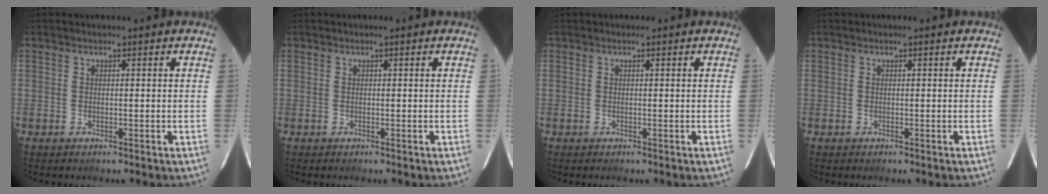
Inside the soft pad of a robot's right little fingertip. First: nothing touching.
{"total": 0.0}
{"total": 0.0}
{"total": 0.0}